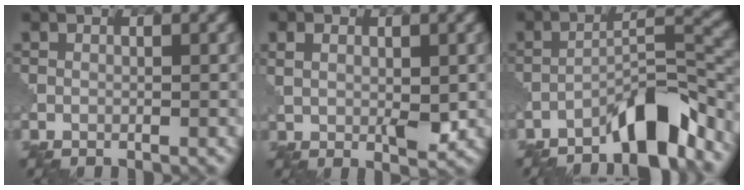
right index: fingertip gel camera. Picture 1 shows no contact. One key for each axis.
{"total": 3.8, "fx": 0.3, "fy": 1.9, "fz": 3.3, "tx": -0.061, "ty": -0.001, "tz": 0.010}
{"total": 6.6, "fx": -5.2, "fy": 1.1, "fz": 3.9, "tx": -0.055, "ty": 0.015, "tz": -0.090}